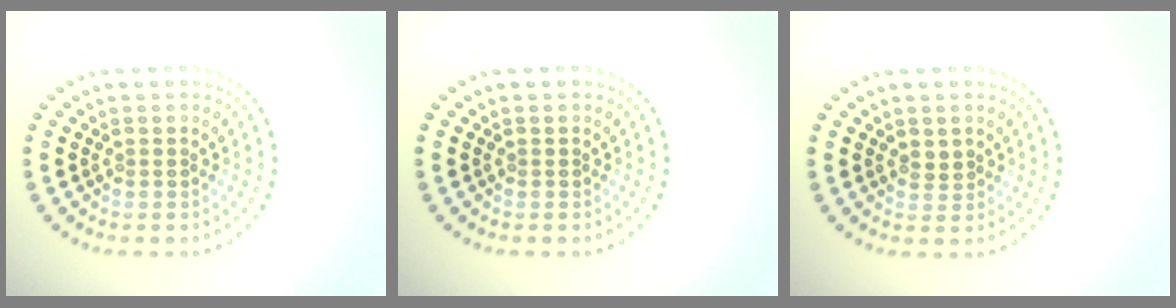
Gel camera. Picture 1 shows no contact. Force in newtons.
{"total": 0.0}
{"total": 1.0, "press": 0.9, "slide": 0.5}